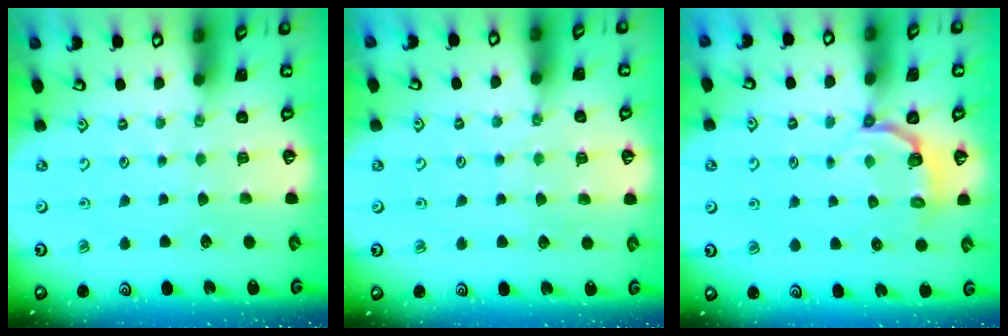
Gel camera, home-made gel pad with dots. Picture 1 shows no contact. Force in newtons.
{"total": 4.4, "press": 4.3, "slide": 0.7}
{"total": 3.3, "press": 1.9, "slide": 2.7}